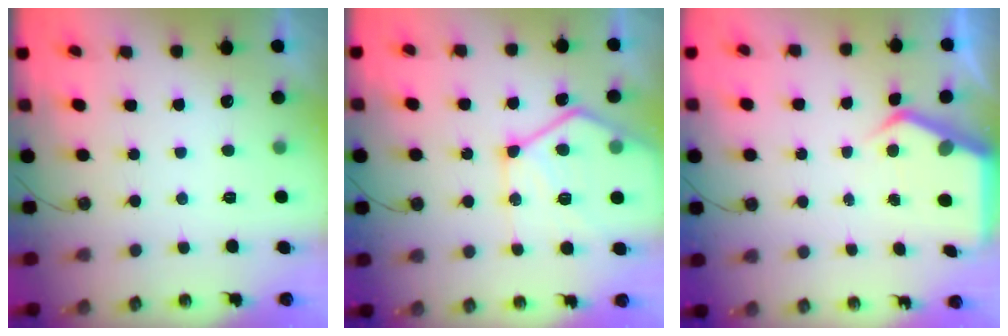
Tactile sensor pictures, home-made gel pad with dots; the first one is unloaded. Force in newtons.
{"total": 17.8, "press": 17.6, "slide": 2.2}
{"total": 5.1, "press": 5.0, "slide": 0.3}